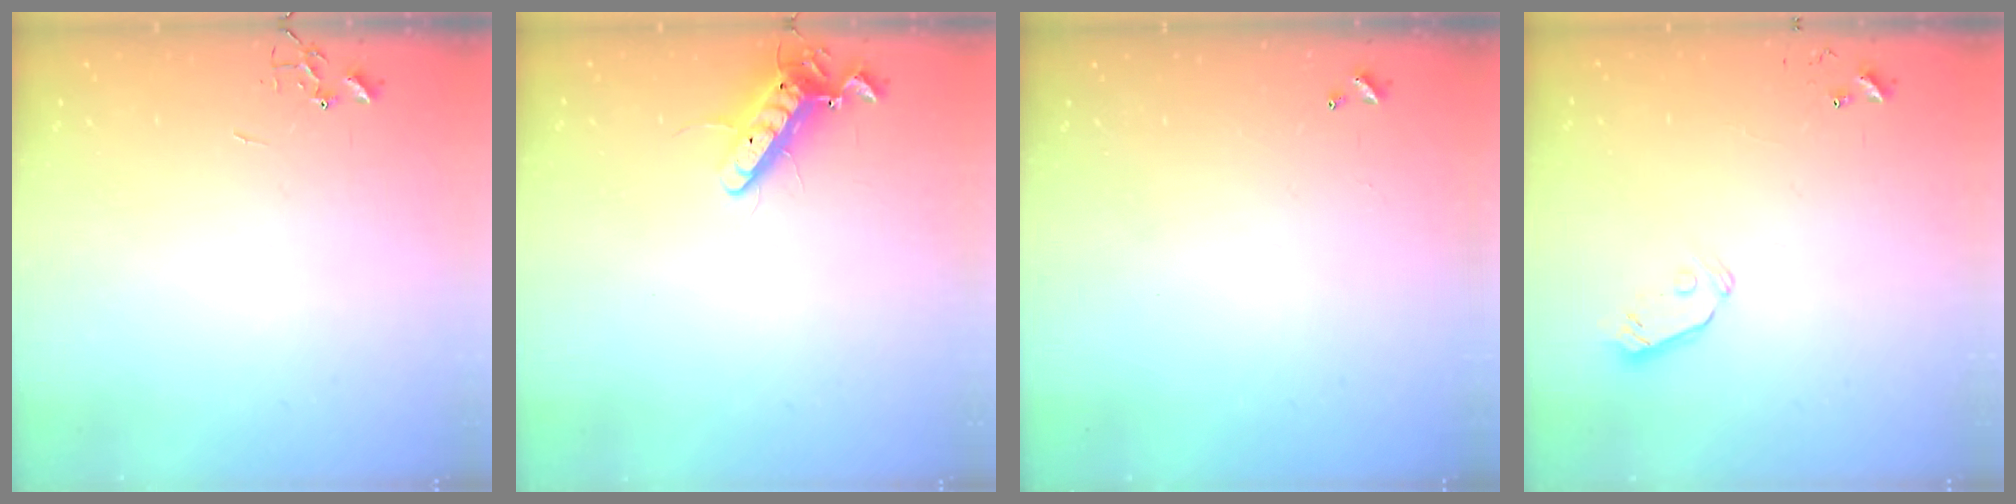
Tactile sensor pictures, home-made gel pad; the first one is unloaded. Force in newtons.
{"total": 11.6, "press": 11.4, "slide": 2.2}
{"total": 0.0}
{"total": 5.4, "press": 5.3, "slide": 0.9}